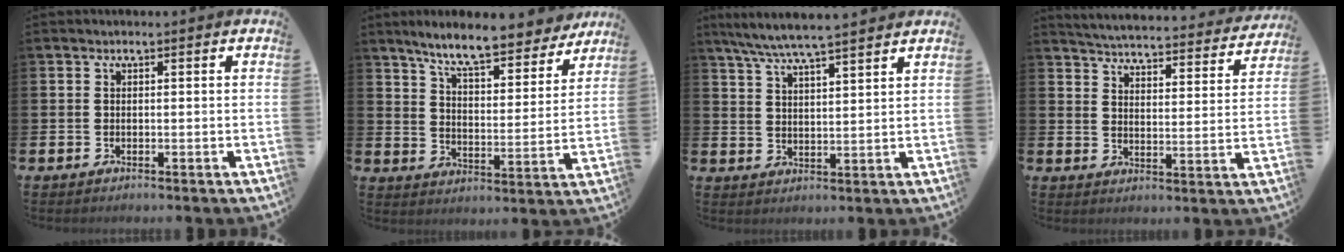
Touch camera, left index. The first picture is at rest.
{"total": 9.3, "force": [8.4, 1.4, 3.8], "torque": [-0.089, -0.048, 0.145]}
{"total": 6.7, "force": [6.2, 0.1, 2.3], "torque": [-0.070, -0.023, 0.113]}
{"total": 4.7, "force": [4.7, 0.3, 0.7], "torque": [-0.034, -0.044, 0.075]}